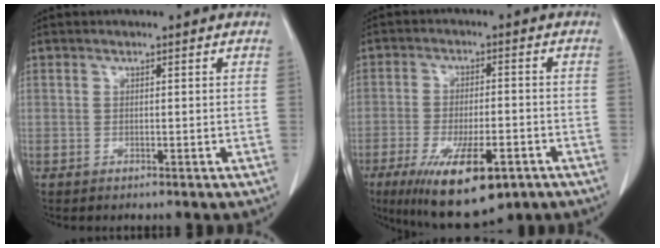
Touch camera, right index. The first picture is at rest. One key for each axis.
{"total": 13.1, "fx": -7.1, "fy": 4.0, "fz": 10.2, "tx": -0.177, "ty": -0.021, "tz": -0.108}